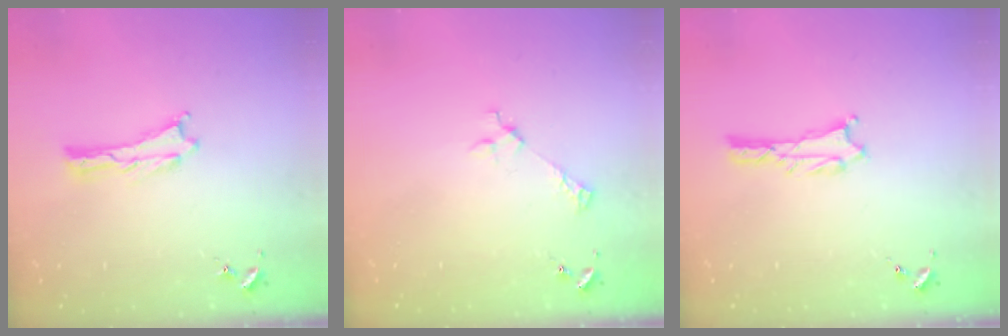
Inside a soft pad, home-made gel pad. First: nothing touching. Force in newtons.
{"total": 2.6, "press": 2.6, "slide": 0.3}
{"total": 1.0, "press": 1.0, "slide": 0.1}